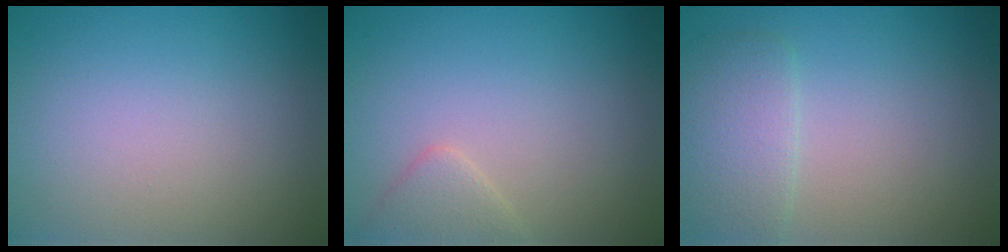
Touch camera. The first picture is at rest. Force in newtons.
{"total": 1.9, "press": 1.9, "slide": 0.1}
{"total": 3.0, "press": 3.0, "slide": 0.1}